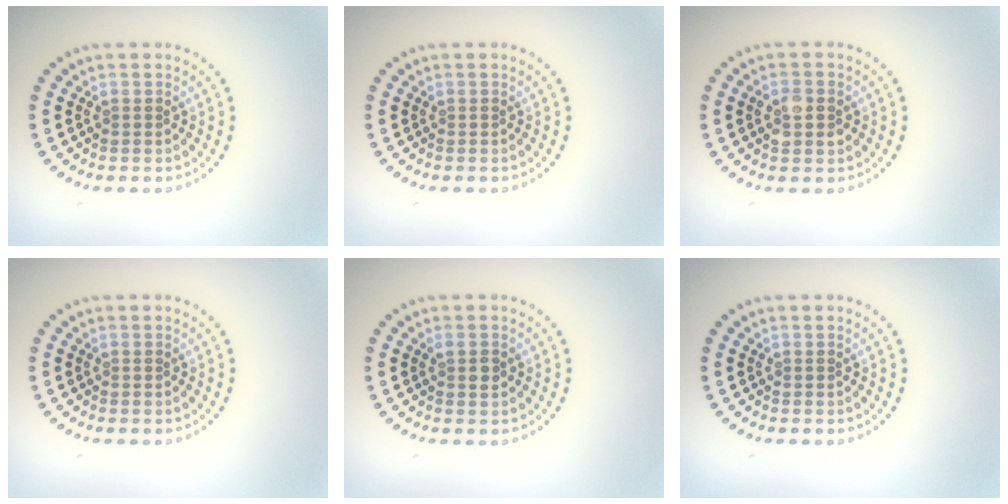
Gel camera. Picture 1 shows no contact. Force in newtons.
{"total": 0.0}
{"total": 2.9, "press": 2.9, "slide": 0.1}
{"total": 0.0}
{"total": 1.1, "press": 1.0, "slide": 0.4}
{"total": 0.0}